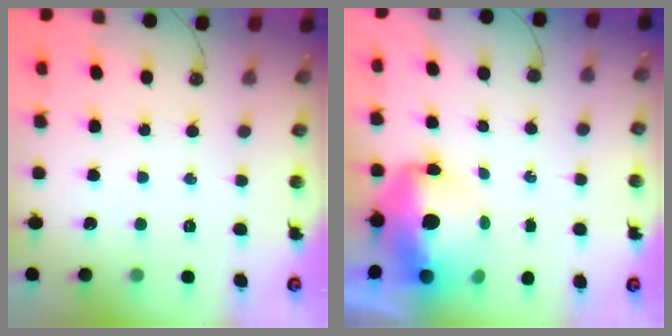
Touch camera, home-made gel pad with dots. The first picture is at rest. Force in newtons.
{"total": 12.9, "press": 12.8, "slide": 1.5}